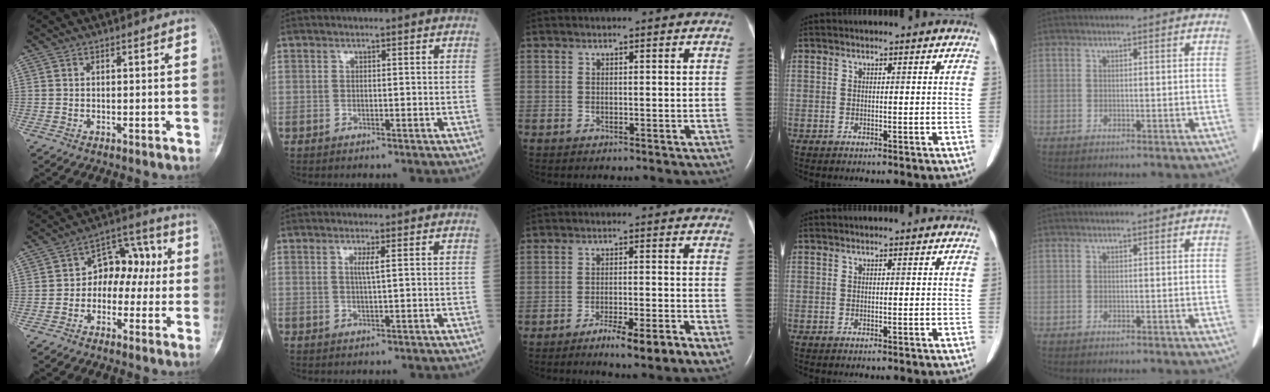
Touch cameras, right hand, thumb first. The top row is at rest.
{"thumb": {"total": 10.3, "force": [-0.3, 7.4, 7.2], "torque": [-0.063, 0.044, -0.020]}, "index": {"total": 1.7, "force": [0.6, -0.2, 1.6], "torque": [-0.032, -0.001, 0.010]}, "middle": {"total": 7.2, "force": [-3.8, 0.3, 6.2], "torque": [-0.096, -0.012, -0.055]}}